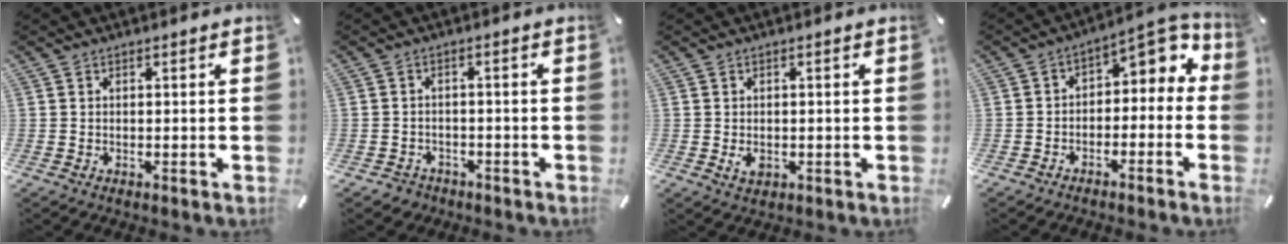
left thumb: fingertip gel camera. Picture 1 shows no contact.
{"total": 2.9, "force": [-1.9, 2.1, 0.6], "torque": [-0.017, 0.009, -0.042]}
{"total": 2.4, "force": [-0.6, 1.6, 1.6], "torque": [-0.036, 0.000, -0.011]}
{"total": 4.9, "force": [0.3, 3.7, 3.3], "torque": [-0.041, -0.015, -0.003]}